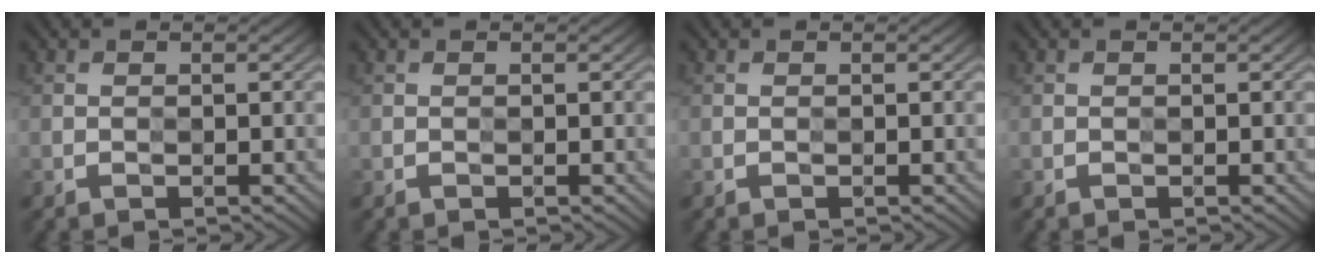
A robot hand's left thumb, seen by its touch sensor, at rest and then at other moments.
{"total": 0.0}
{"total": 0.0}
{"total": 0.0}